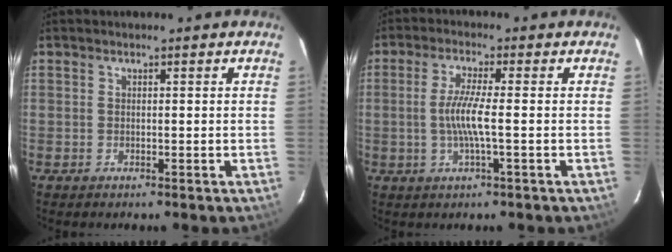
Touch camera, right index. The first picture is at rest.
{"total": 5.7, "force": [-0.8, -0.1, 5.6], "torque": [-0.112, -0.004, -0.016]}